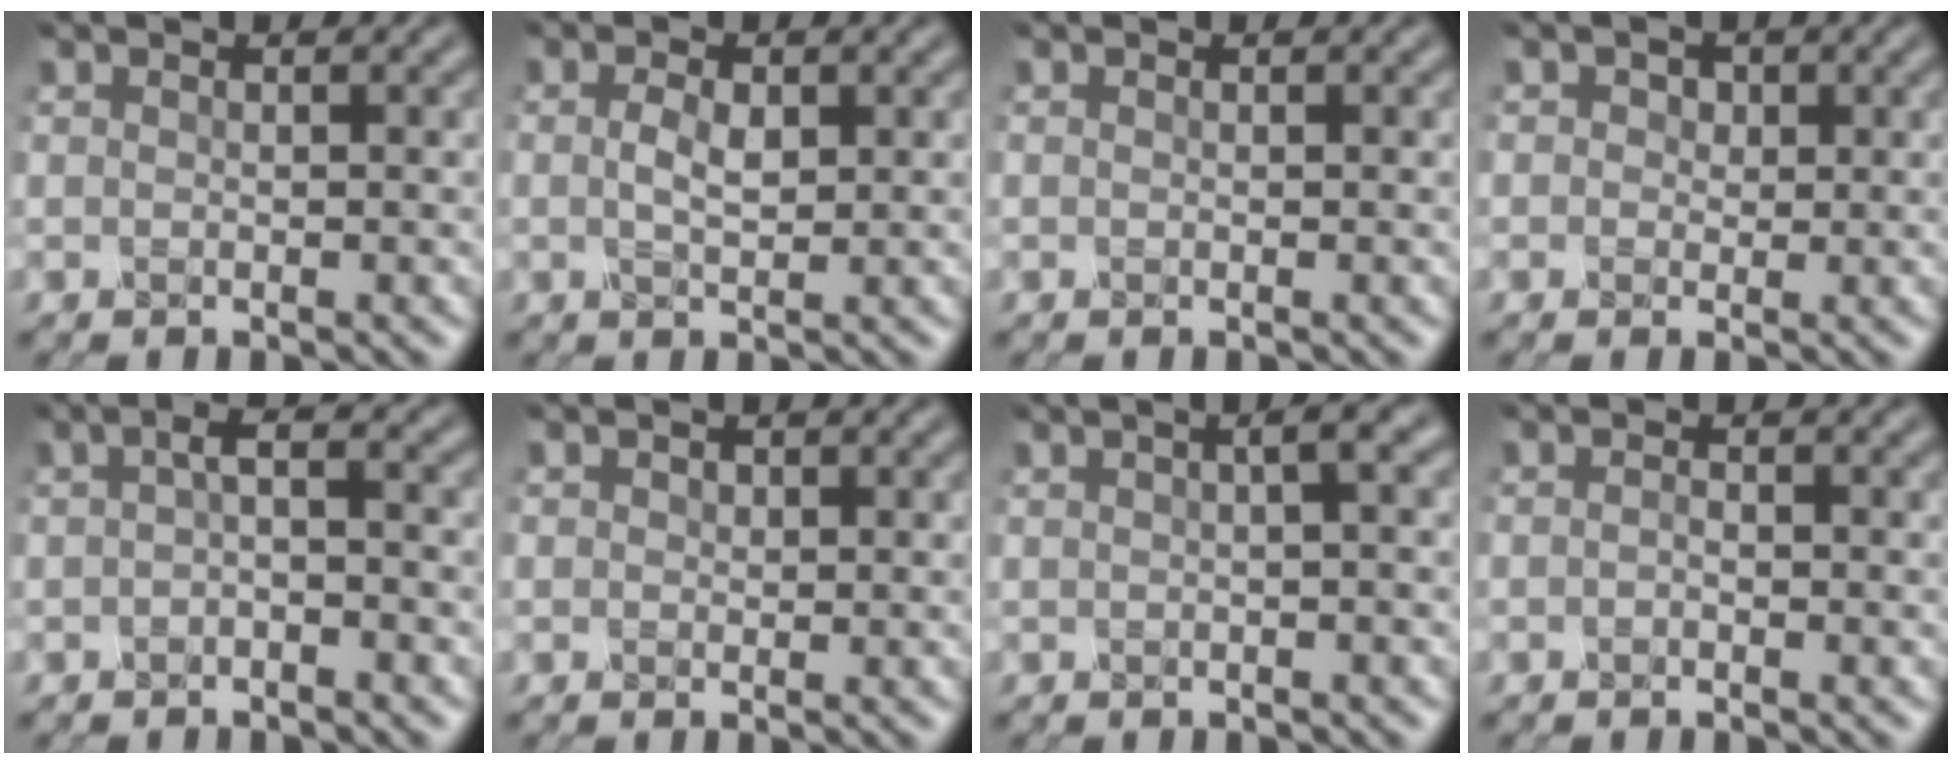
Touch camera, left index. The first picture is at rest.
{"total": 1.7, "force": [-0.1, 0.9, 1.4], "torque": [-0.033, 0.000, -0.002]}
{"total": 0.0}
{"total": 2.0, "force": [0.6, 1.7, 0.8], "torque": [-0.021, 0.003, 0.003]}
{"total": 1.9, "force": [-0.5, 0.6, 1.8], "torque": [-0.034, 0.008, -0.016]}
{"total": 0.7, "force": [0.2, 0.7, 0.1], "torque": [-0.002, 0.000, 0.001]}
{"total": 2.9, "force": [0.9, 0.6, 2.6], "torque": [-0.044, 0.015, 0.010]}
{"total": 0.7, "force": [-0.6, 0.3, 0.3], "torque": [-0.006, 0.001, -0.016]}